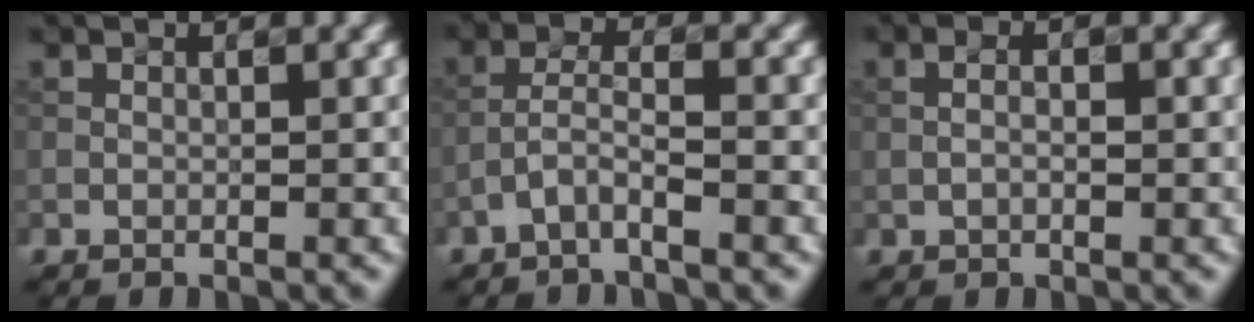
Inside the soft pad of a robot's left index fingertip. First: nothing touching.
{"total": 2.5, "force": [-1.7, 0.5, 1.8], "torque": [-0.044, 0.013, -0.036]}
{"total": 1.2, "force": [-0.1, 0.5, 1.1], "torque": [-0.012, -0.003, -0.005]}